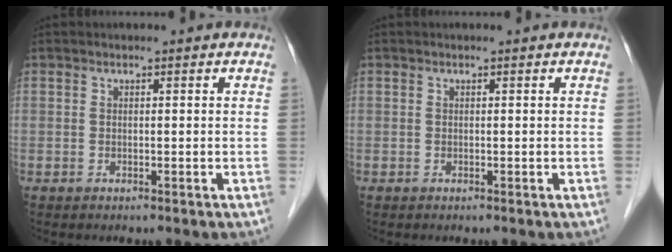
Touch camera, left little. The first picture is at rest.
{"total": 0.0}